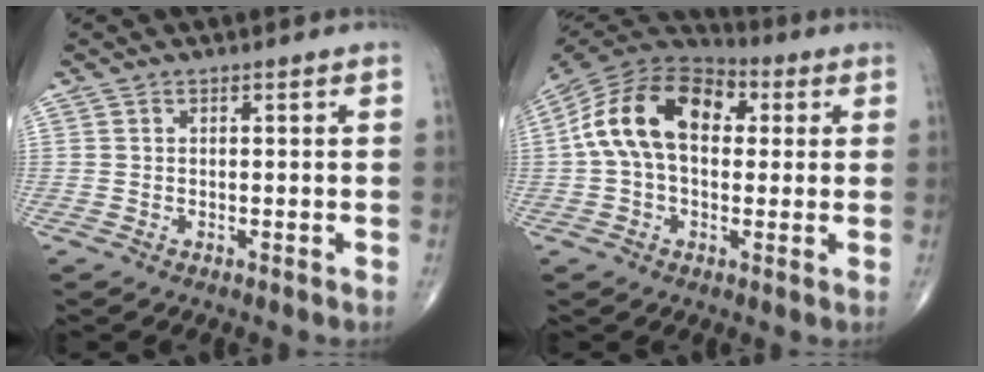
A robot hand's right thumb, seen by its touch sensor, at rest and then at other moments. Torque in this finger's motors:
{"motor_torque": [0.43, 0.56, 1.27, -0.20, 0.43]}